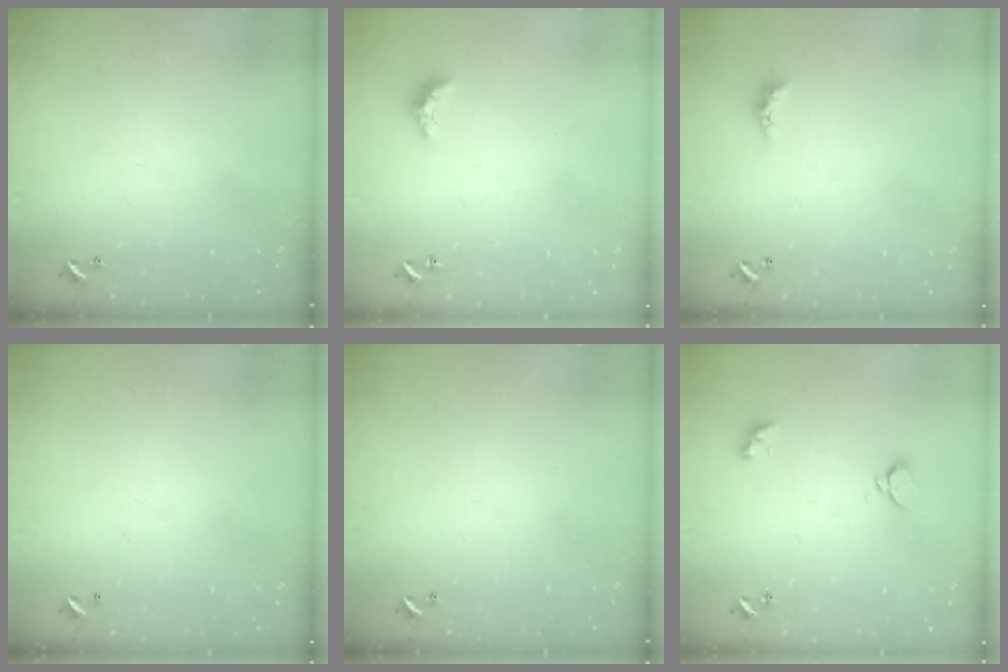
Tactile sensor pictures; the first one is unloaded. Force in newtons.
{"total": 3.7, "press": 3.6, "slide": 0.6}
{"total": 2.7, "press": 2.6, "slide": 0.6}
{"total": 2.9, "press": 2.9, "slide": 0.1}
{"total": 0.0}
{"total": 2.1, "press": 1.9, "slide": 0.9}